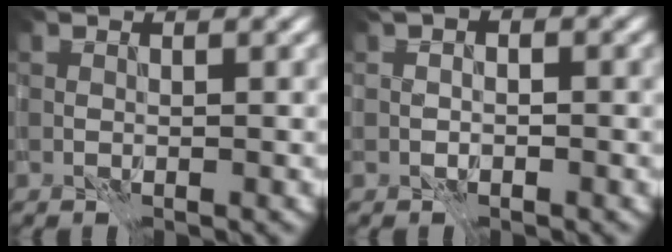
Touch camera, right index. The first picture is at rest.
{"total": 1.1, "force": [-0.2, 0.7, 0.8], "torque": [-0.013, 0.005, -0.008]}